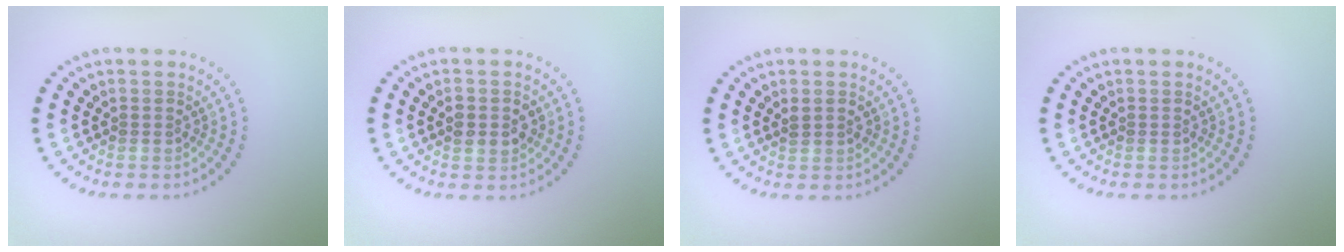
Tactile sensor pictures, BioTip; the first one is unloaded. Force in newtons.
{"total": 2.7, "press": 2.7, "slide": 0.0}
{"total": 1.1, "press": 1.1, "slide": 0.2}
{"total": 0.0}